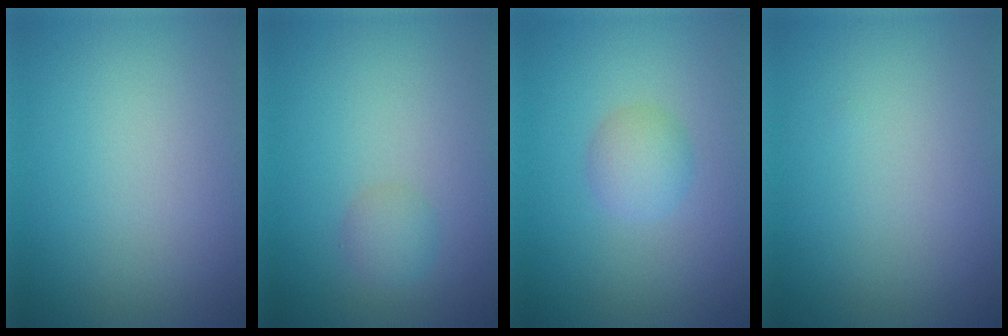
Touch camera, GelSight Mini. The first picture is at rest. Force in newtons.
{"total": 1.3, "press": 1.3, "slide": 0.0}
{"total": 1.9, "press": 1.9, "slide": 0.1}
{"total": 0.0}